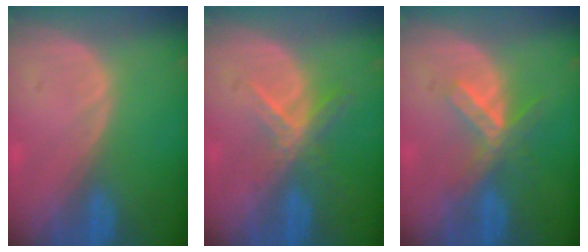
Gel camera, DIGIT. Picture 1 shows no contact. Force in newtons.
{"total": 5.5, "press": 4.8, "slide": 2.8}
{"total": 5.1, "press": 5.1, "slide": 0.3}